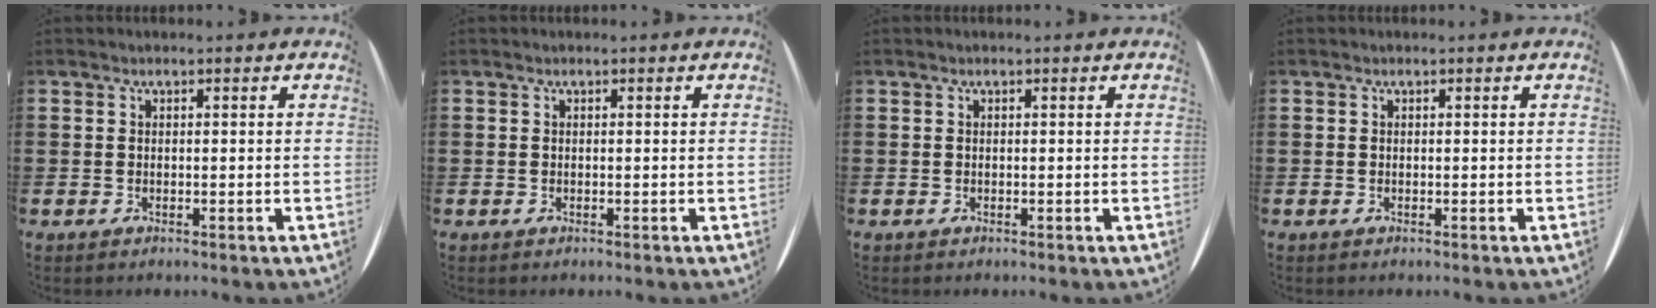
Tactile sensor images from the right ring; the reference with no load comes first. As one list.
[{"total": 0.0}, {"total": 0.0}, {"total": 0.0}]